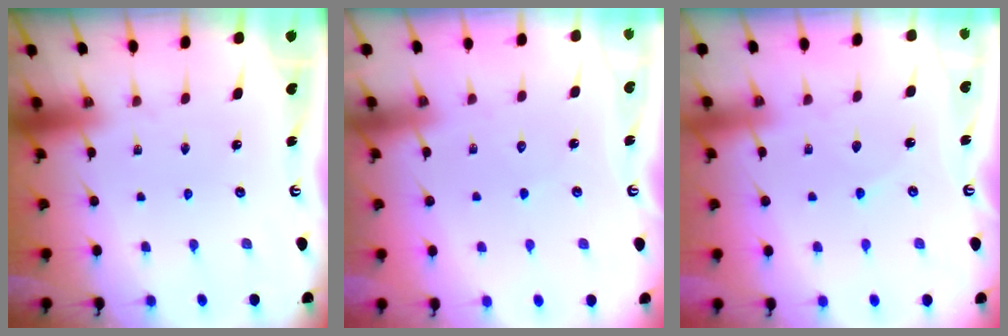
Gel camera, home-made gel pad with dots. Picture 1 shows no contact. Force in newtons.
{"total": 4.0, "press": 3.9, "slide": 0.5}
{"total": 2.4, "press": 2.4, "slide": 0.4}